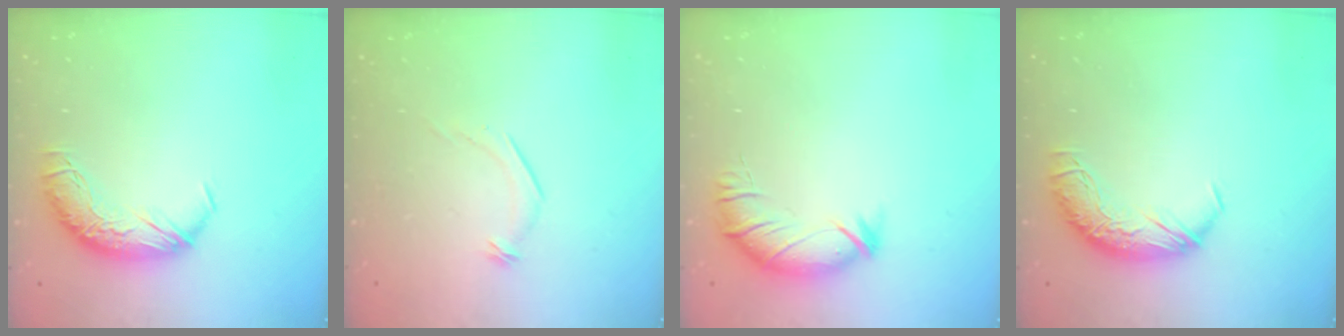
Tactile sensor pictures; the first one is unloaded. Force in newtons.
{"total": 7.2, "press": 7.2, "slide": 0.8}
{"total": 3.1, "press": 2.4, "slide": 1.9}
{"total": 0.0}